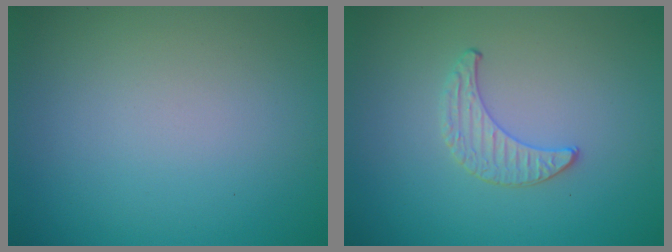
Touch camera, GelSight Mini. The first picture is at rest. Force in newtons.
{"total": 1.0, "press": 1.0, "slide": 0.3}